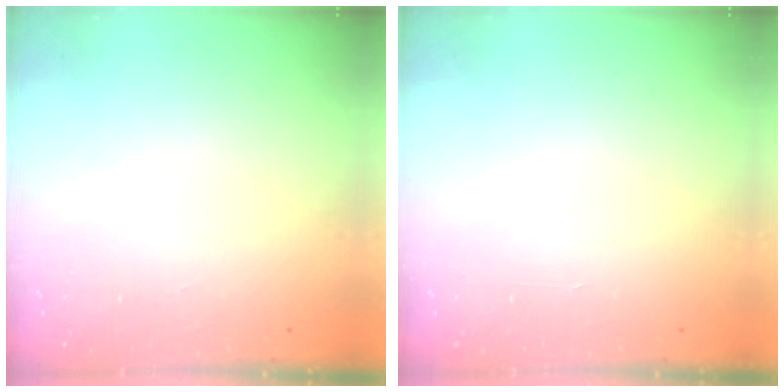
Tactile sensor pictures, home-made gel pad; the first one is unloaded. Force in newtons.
{"total": 0.0}